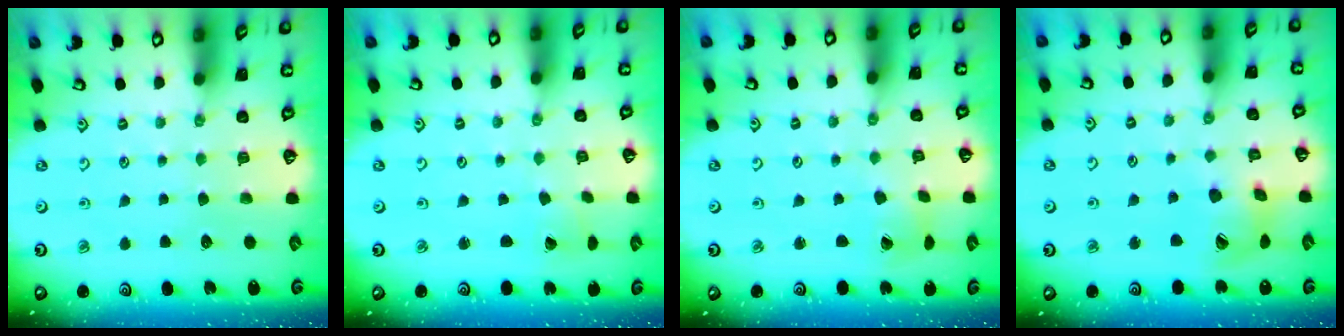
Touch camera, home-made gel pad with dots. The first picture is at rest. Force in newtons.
{"total": 1.3, "press": 1.3, "slide": 0.1}
{"total": 2.1, "press": 2.0, "slide": 0.3}
{"total": 11.9, "press": 11.8, "slide": 1.5}